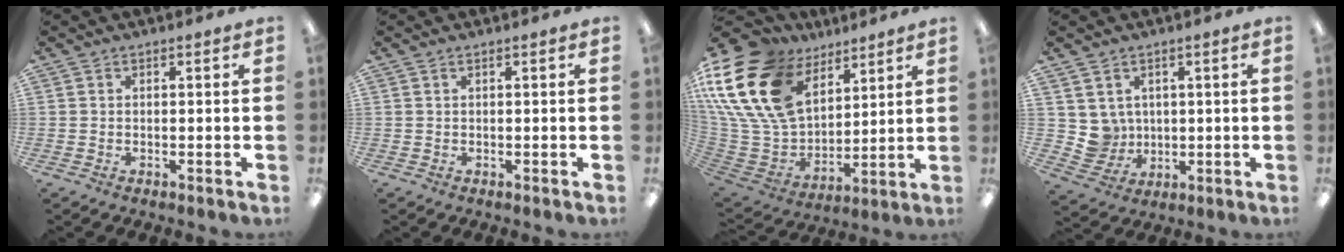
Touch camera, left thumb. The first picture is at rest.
{"total": 0.5, "force": [0.1, 0.0, 0.5], "torque": [-0.008, 0.000, 0.002]}
{"total": 24.7, "force": [11.9, 16.3, 14.2], "torque": [-0.319, -0.064, 0.224]}
{"total": 5.9, "force": [2.4, 5.4, 0.3], "torque": [-0.030, -0.012, 0.052]}